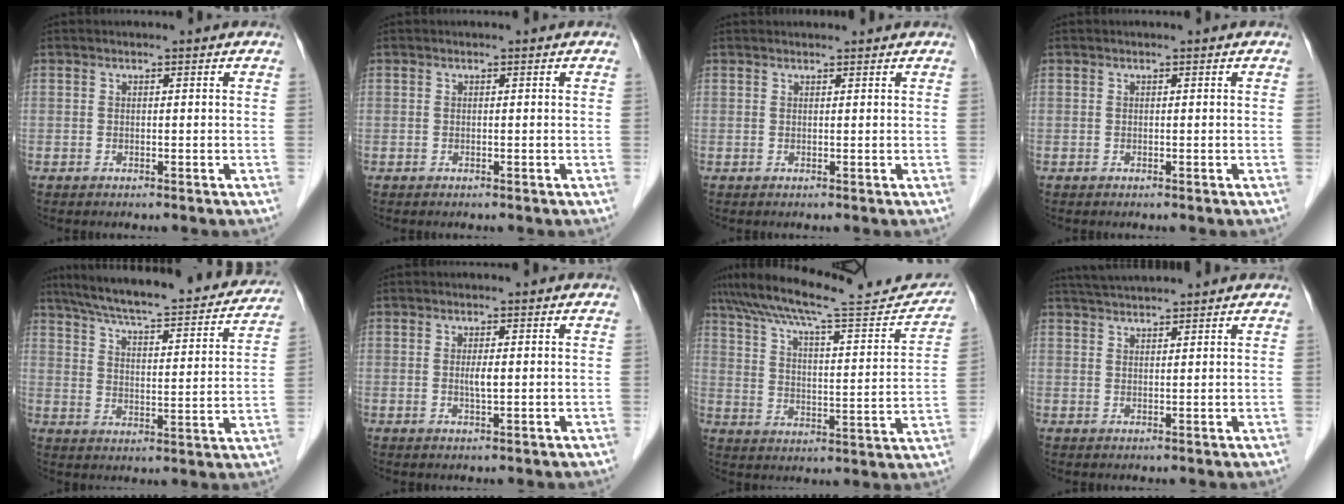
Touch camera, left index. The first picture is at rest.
{"total": 0.0}
{"total": 2.6, "force": [2.5, 0.2, 0.5], "torque": [-0.007, 0.024, 0.035]}
{"total": 0.0}
{"total": 26.8, "force": [23.0, 4.7, 12.8], "torque": [-0.197, -0.013, 0.304]}
{"total": 1.6, "force": [0.1, 0.1, 1.6], "torque": [-0.032, -0.002, 0.003]}
{"total": 22.5, "force": [20.5, 2.0, 9.0], "torque": [-0.148, -0.013, 0.288]}
{"total": 5.9, "force": [5.5, -0.1, 2.0], "torque": [-0.038, 0.035, 0.094]}